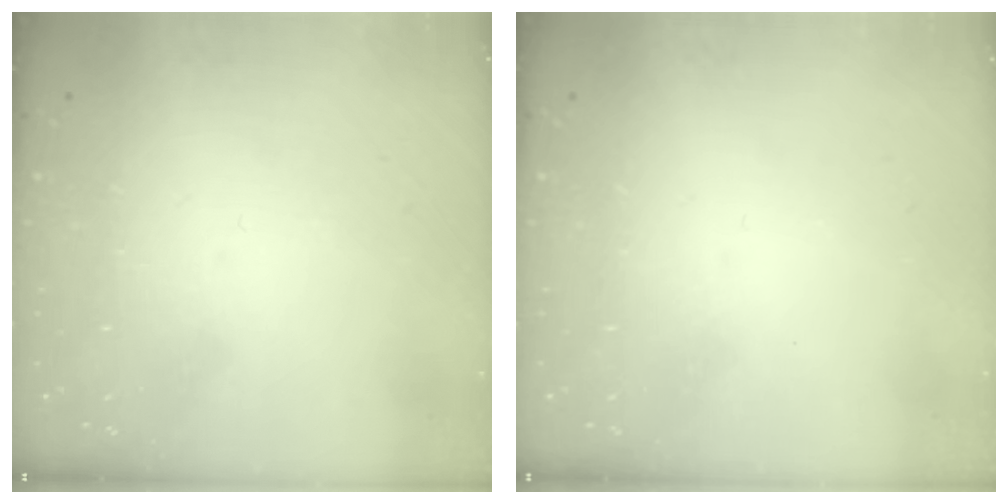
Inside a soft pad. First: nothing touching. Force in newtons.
{"total": 0.0}